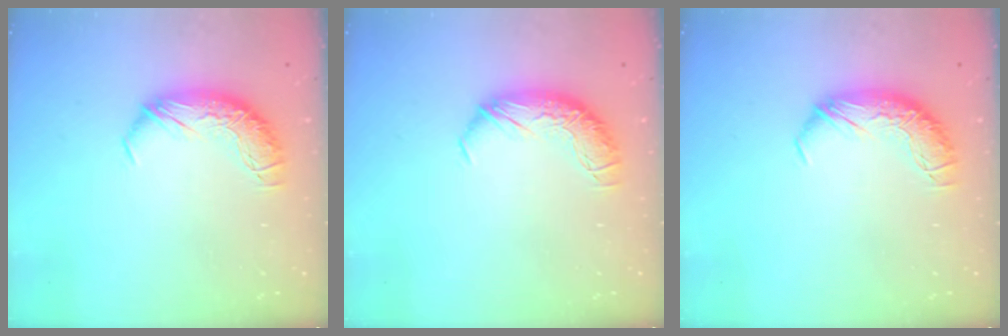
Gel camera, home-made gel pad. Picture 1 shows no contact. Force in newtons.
{"total": 0.0}
{"total": 0.0}